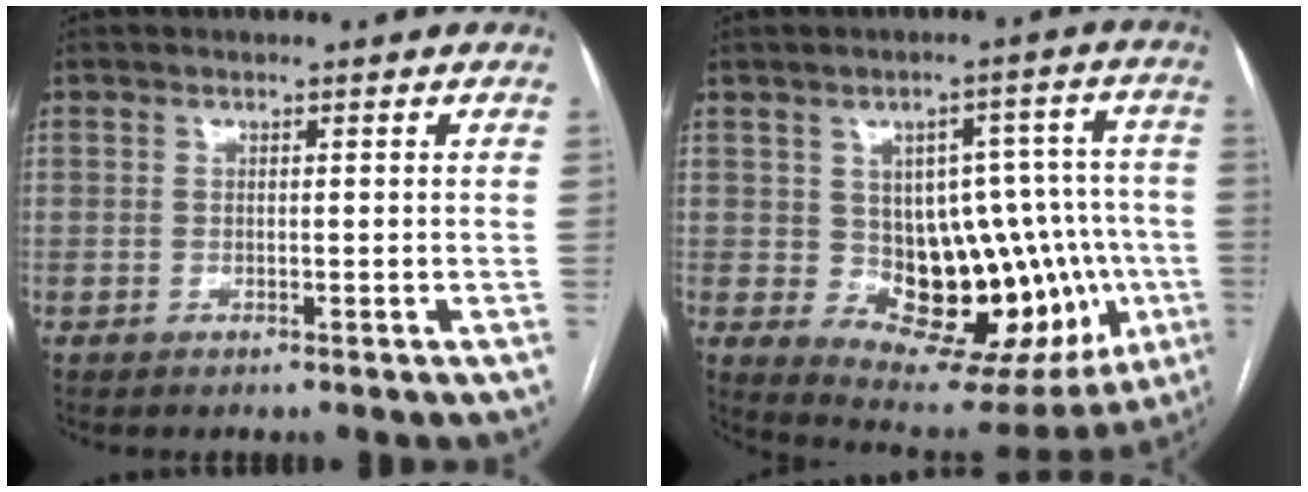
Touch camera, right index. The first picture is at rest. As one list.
[{"total": 17.9, "force": [-2.3, 10.3, 14.5], "torque": [-0.171, 0.042, -0.002]}]